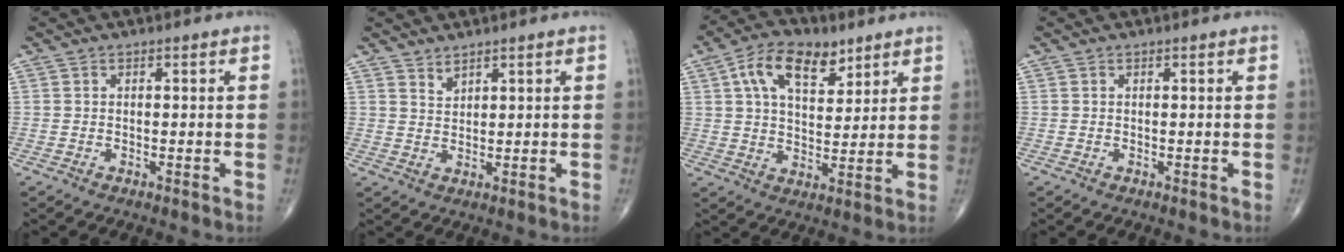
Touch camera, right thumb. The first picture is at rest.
{"total": 2.0, "force": [1.8, 0.6, 0.6], "torque": [-0.002, -0.016, 0.034]}
{"total": 12.5, "force": [6.1, 6.9, 8.4], "torque": [-0.120, -0.013, 0.105]}
{"total": 0.0}